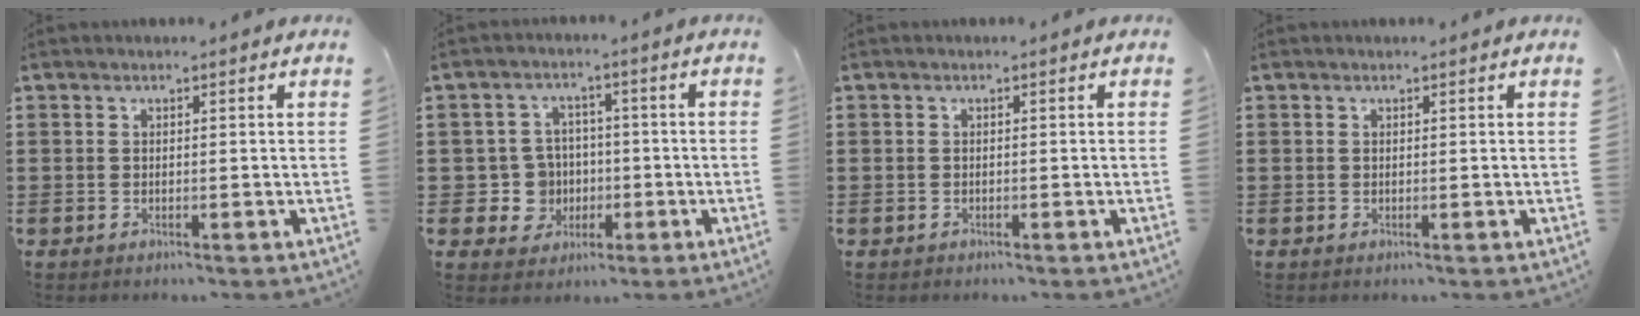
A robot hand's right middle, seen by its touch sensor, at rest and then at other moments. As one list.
[{"total": 6.5, "force": [-1.0, 6.2, 1.8], "torque": [-0.059, 0.008, -0.020]}, {"total": 0.8, "force": [-0.5, 0.6, -0.1], "torque": [0.001, 0.005, -0.013]}, {"total": 0.0}]